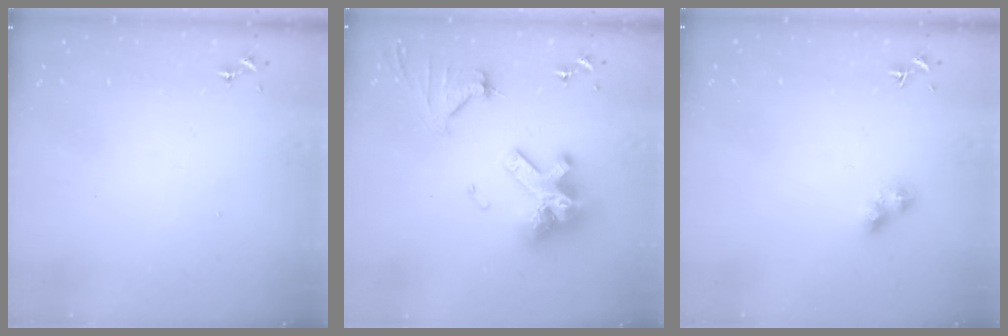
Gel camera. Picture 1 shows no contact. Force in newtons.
{"total": 18.7, "press": 18.6, "slide": 2.0}
{"total": 5.7, "press": 5.7, "slide": 0.2}